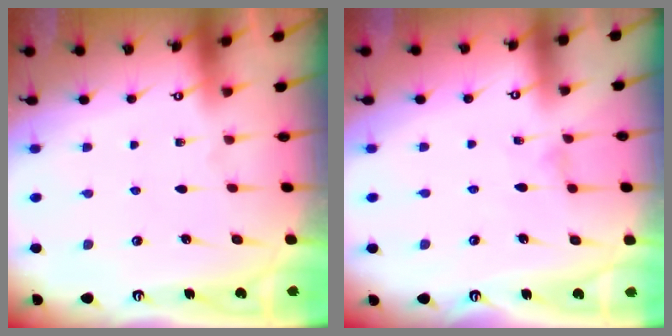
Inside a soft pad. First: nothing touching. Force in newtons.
{"total": 0.0}